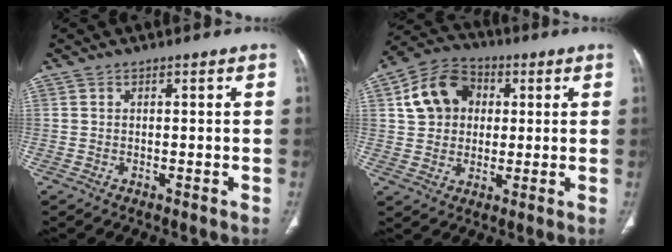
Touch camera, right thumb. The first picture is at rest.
{"total": 12.2, "force": [2.7, 10.0, 6.5], "torque": [-0.095, 0.011, 0.039]}